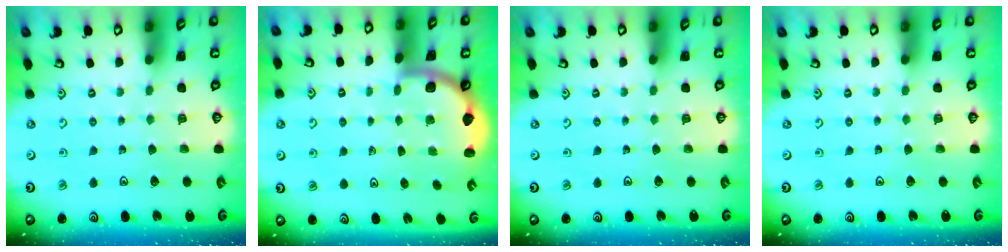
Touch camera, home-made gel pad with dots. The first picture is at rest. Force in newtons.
{"total": 1.7, "press": 1.7, "slide": 0.1}
{"total": 0.0}
{"total": 0.0}